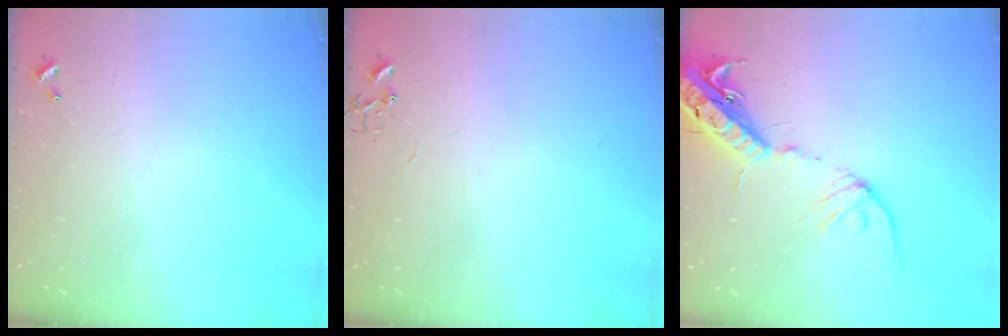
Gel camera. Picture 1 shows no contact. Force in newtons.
{"total": 0.0}
{"total": 17.9, "press": 17.4, "slide": 4.3}